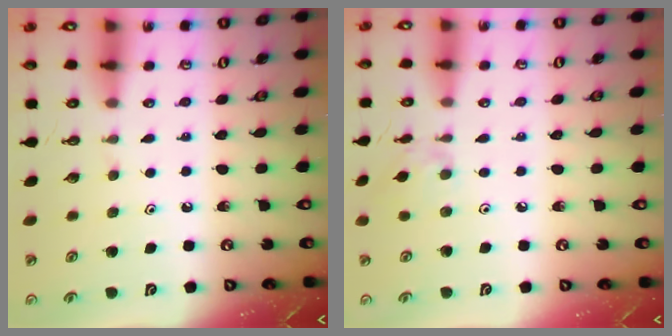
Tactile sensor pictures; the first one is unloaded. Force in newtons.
{"total": 2.0, "press": 2.0, "slide": 0.4}